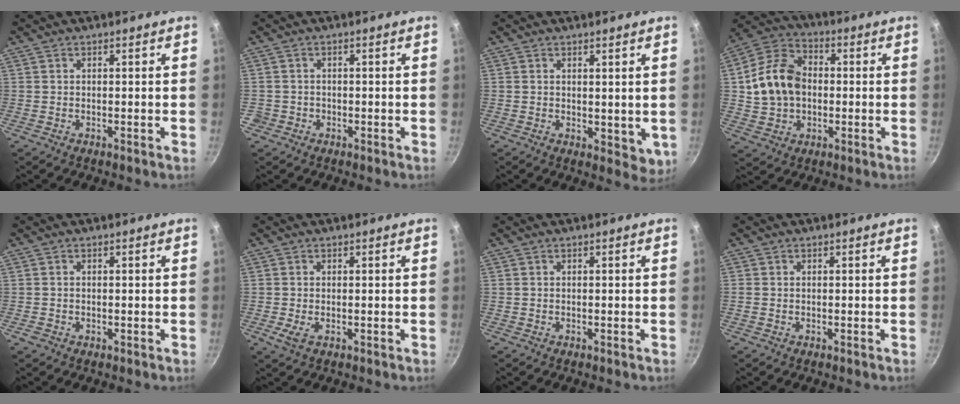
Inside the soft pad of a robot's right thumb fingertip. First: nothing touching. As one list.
[{"total": 1.7, "force": [-0.7, 1.6, 0.1], "torque": [0.008, 0.015, -0.005]}, {"total": 4.6, "force": [1.5, 2.7, 3.4], "torque": [-0.039, -0.017, 0.025]}, {"total": 13.6, "force": [0.5, 10.3, 8.9], "torque": [-0.145, 0.023, -0.001]}, {"total": 0.6, "force": [-0.3, 0.5, 0.3], "torque": [-0.004, 0.001, -0.006]}, {"total": 2.2, "force": [-0.4, 1.0, 1.9], "torque": [-0.039, -0.005, -0.006]}, {"total": 0.0}, {"total": 0.0}]